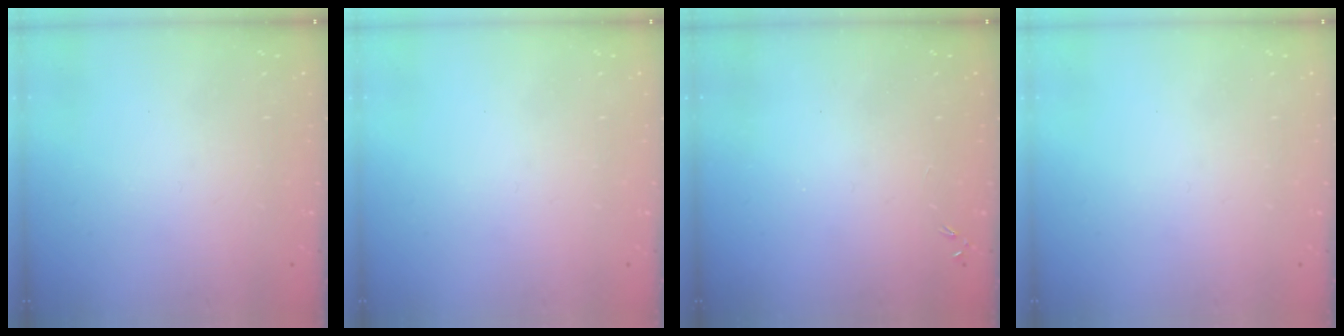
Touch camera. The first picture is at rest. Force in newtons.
{"total": 0.0}
{"total": 0.0}
{"total": 0.0}